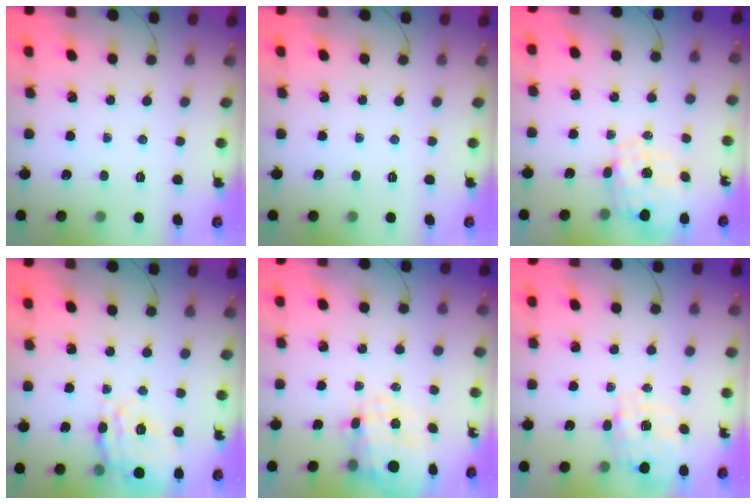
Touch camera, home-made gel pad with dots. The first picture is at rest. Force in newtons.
{"total": 0.0}
{"total": 1.9, "press": 1.5, "slide": 1.1}
{"total": 14.6, "press": 14.5, "slide": 2.1}
{"total": 8.0, "press": 7.8, "slide": 1.9}
{"total": 3.9, "press": 3.8, "slide": 0.9}